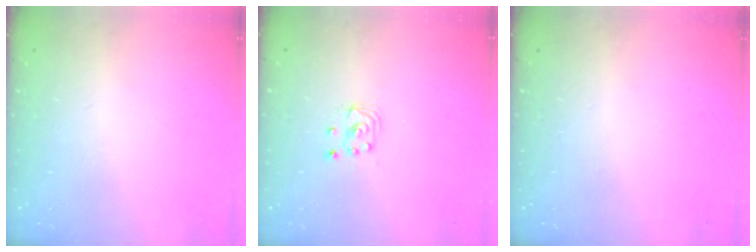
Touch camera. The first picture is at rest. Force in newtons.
{"total": 2.7, "press": 2.7, "slide": 0.2}
{"total": 0.0}